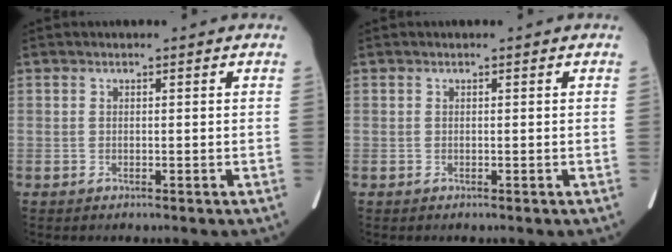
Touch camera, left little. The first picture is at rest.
{"total": 0.0}